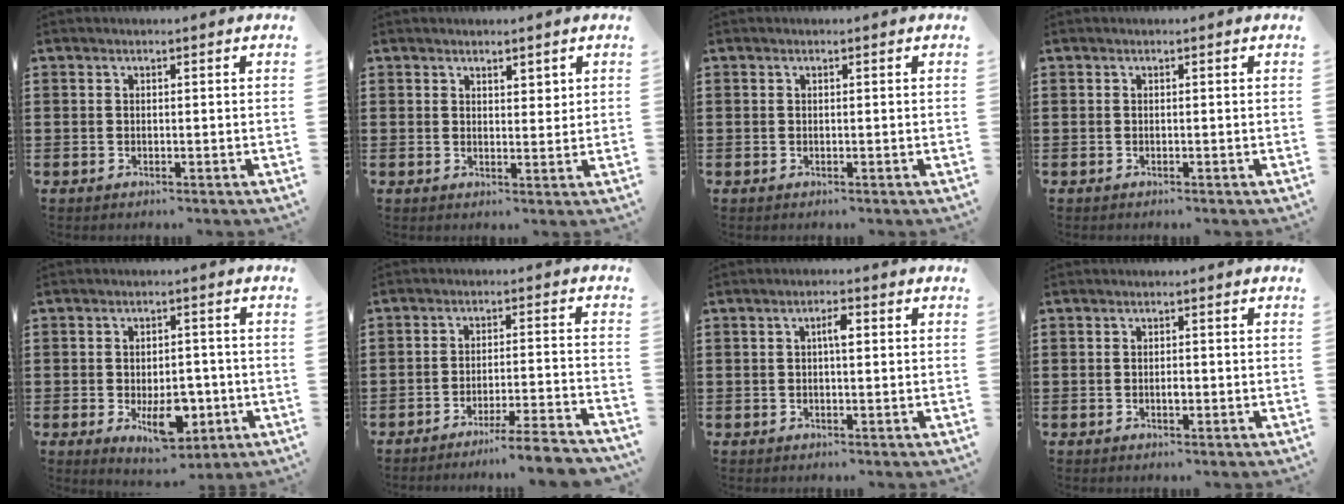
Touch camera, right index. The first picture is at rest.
{"total": 2.1, "force": [1.7, 1.0, 0.6], "torque": [-0.006, 0.002, 0.031]}
{"total": 0.0}
{"total": 0.0}
{"total": 8.4, "force": [-2.6, 4.8, 6.4], "torque": [-0.084, 0.002, -0.041]}
{"total": 5.6, "force": [-5.1, -0.6, 2.2], "torque": [-0.034, -0.016, -0.098]}
{"total": 2.5, "force": [0.3, 0.7, 2.4], "torque": [-0.047, 0.006, 0.002]}
{"total": 1.2, "force": [-0.3, 0.5, 1.1], "torque": [-0.022, -0.004, -0.004]}